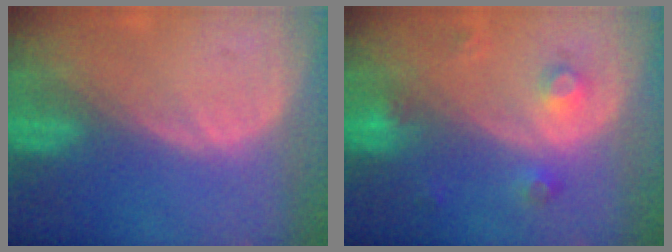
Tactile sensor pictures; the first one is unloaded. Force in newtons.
{"total": 3.6, "press": 3.2, "slide": 1.6}